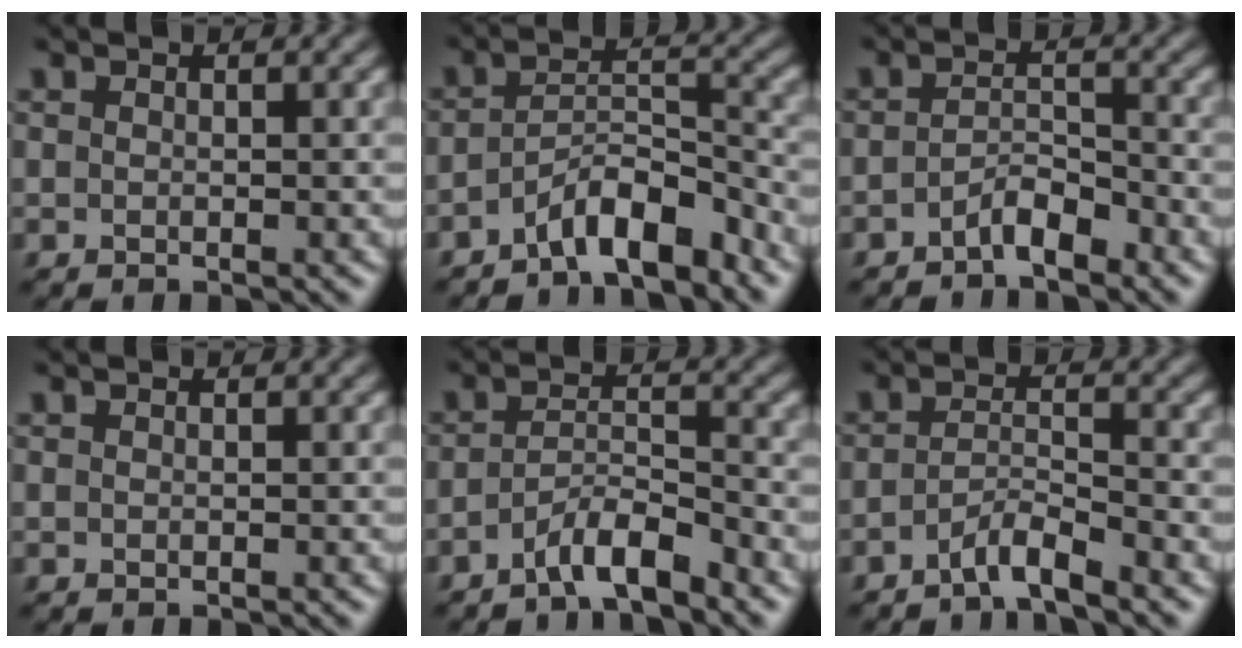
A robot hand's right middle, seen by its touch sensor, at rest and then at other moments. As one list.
[{"total": 5.3, "force": [-3.9, 1.7, 3.3], "torque": [-0.051, 0.009, -0.071]}, {"total": 2.4, "force": [-1.8, 0.7, 1.4], "torque": [-0.026, 0.010, -0.035]}, {"total": 0.0}, {"total": 3.6, "force": [-2.7, 0.7, 2.2], "torque": [-0.038, 0.009, -0.055]}, {"total": 2.6, "force": [-2.1, 0.3, 1.6], "torque": [-0.028, 0.006, -0.046]}]